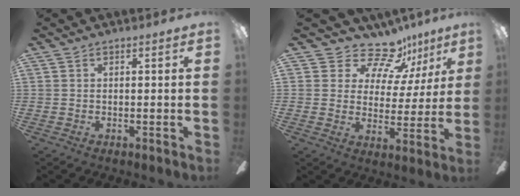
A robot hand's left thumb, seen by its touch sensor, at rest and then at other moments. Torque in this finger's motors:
{"motor_torque": [0.49, -0.13, -0.23, -0.23, -0.01]}